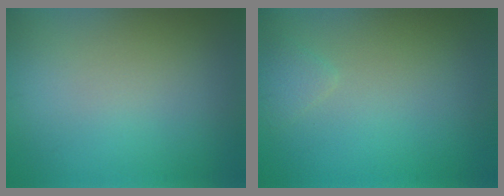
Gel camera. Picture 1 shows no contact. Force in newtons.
{"total": 0.9, "press": 0.9, "slide": 0.1}